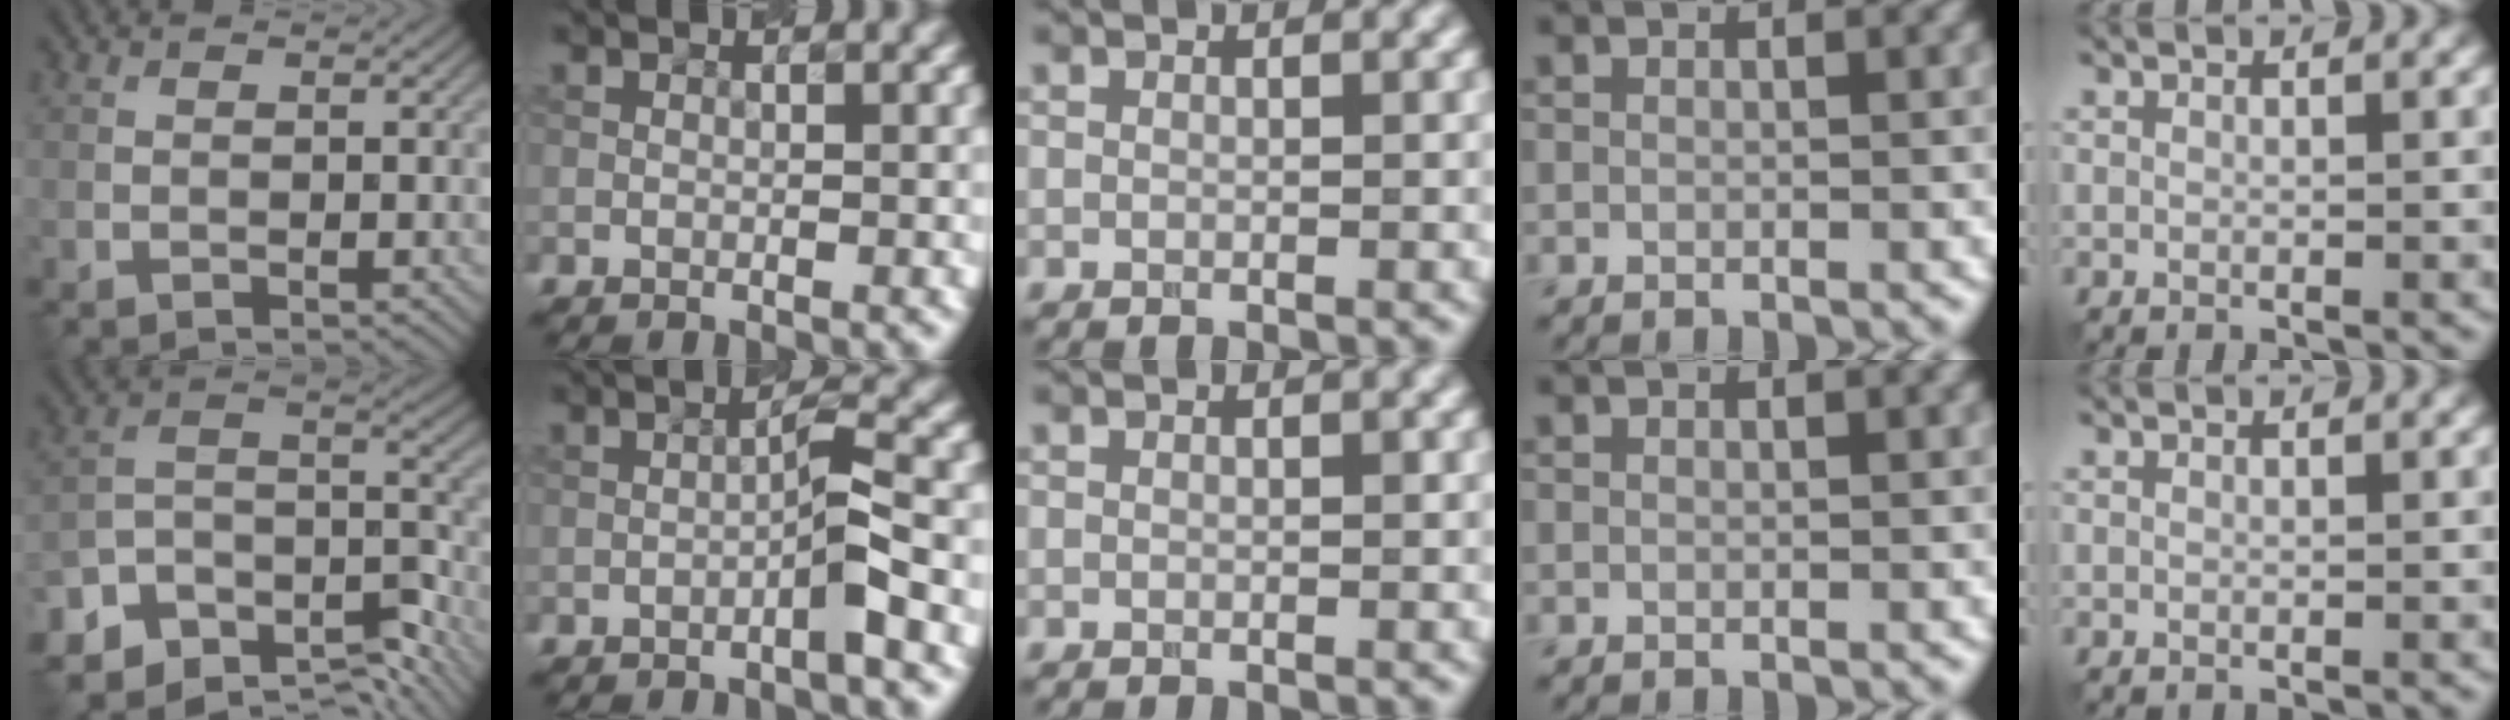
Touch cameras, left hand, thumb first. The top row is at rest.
{"thumb": {"total": 10.7, "force": [-8.6, 4.5, 4.6], "torque": [-0.094, -0.008, -0.150]}, "index": {"total": 2.5, "force": [-1.0, 0.0, 2.3], "torque": [-0.040, 0.015, -0.024]}}